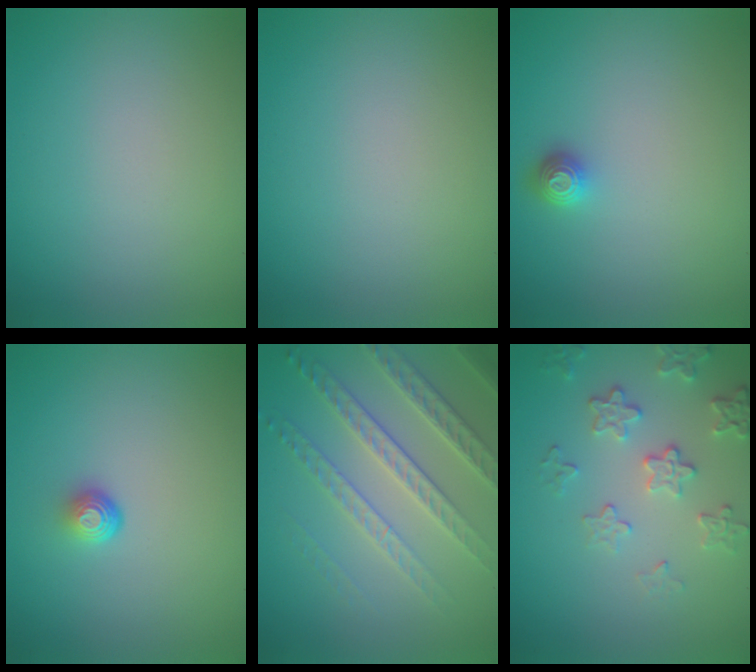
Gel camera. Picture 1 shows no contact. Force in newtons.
{"total": 0.0}
{"total": 1.2, "press": 1.1, "slide": 0.4}
{"total": 1.7, "press": 1.1, "slide": 1.3}
{"total": 4.7, "press": 4.0, "slide": 2.4}
{"total": 3.2, "press": 3.0, "slide": 0.9}